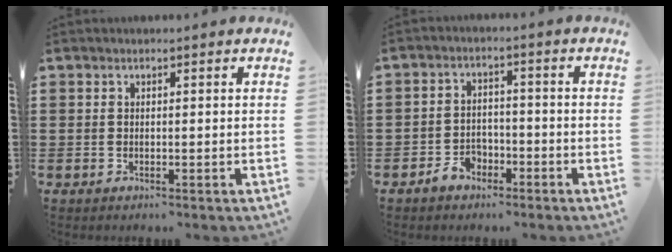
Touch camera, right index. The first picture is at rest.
{"total": 3.7, "force": [-2.5, 2.3, 1.4], "torque": [-0.035, 0.009, -0.053]}